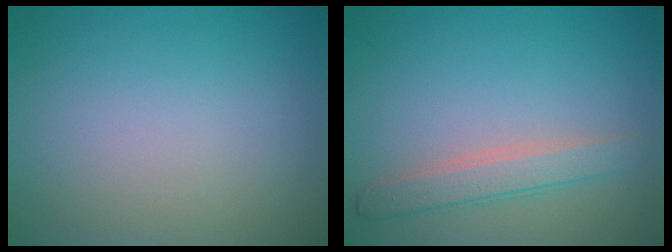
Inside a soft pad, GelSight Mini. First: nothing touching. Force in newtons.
{"total": 2.5, "press": 2.4, "slide": 0.1}